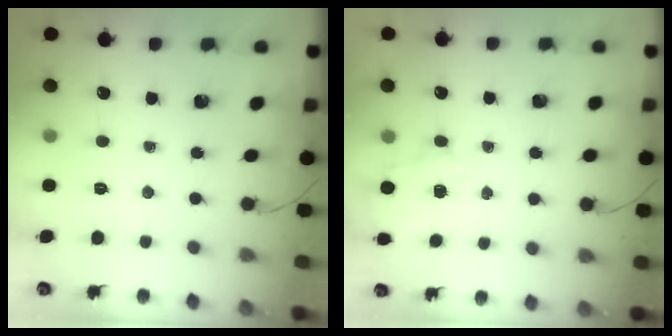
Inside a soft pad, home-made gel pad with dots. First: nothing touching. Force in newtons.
{"total": 7.0, "press": 6.9, "slide": 1.0}